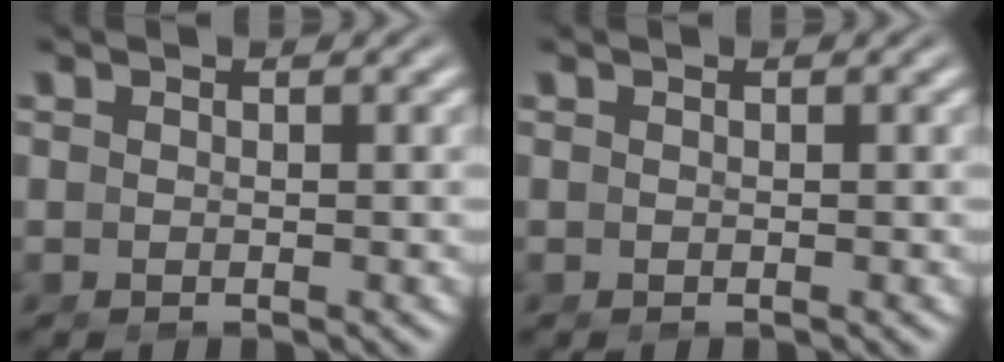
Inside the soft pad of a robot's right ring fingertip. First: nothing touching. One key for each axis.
{"total": 0.0}